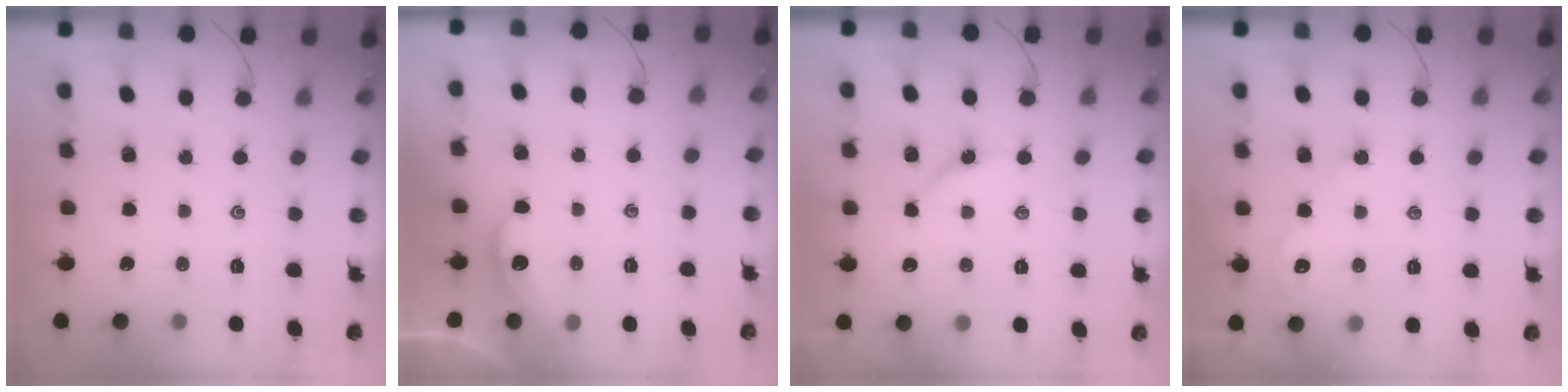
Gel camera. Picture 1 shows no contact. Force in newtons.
{"total": 1.6, "press": 1.5, "slide": 0.2}
{"total": 3.9, "press": 3.9, "slide": 0.6}
{"total": 2.4, "press": 2.4, "slide": 0.4}